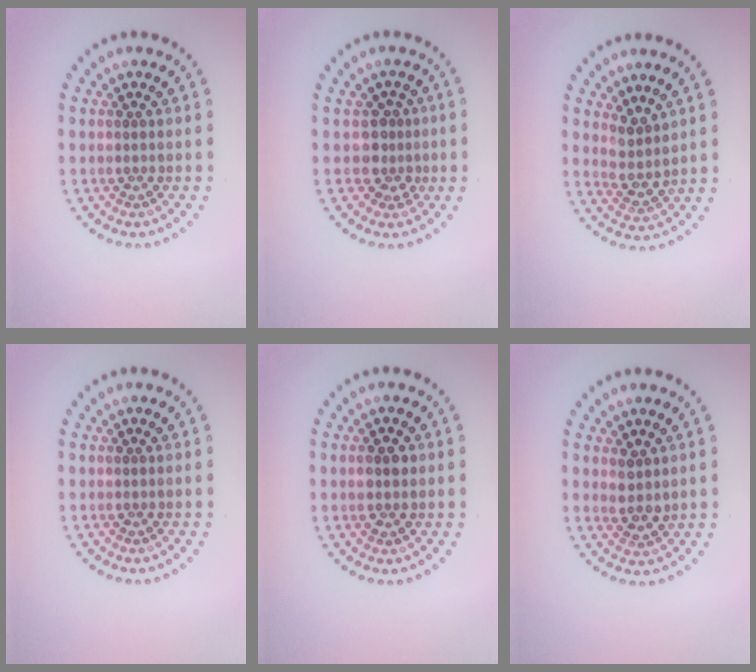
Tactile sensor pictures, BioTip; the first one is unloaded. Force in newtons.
{"total": 2.3, "press": 1.7, "slide": 1.5}
{"total": 2.5, "press": 1.9, "slide": 1.6}
{"total": 0.0}
{"total": 1.8, "press": 1.8, "slide": 0.1}
{"total": 2.0, "press": 1.7, "slide": 1.0}